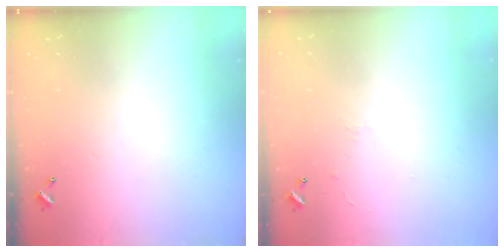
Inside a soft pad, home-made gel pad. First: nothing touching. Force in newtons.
{"total": 0.9, "press": 0.7, "slide": 0.5}